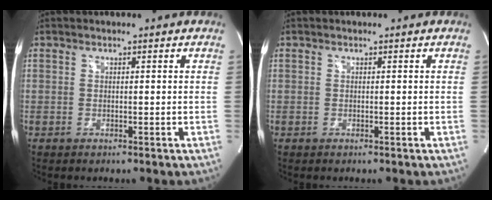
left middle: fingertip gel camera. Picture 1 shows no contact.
{"total": 0.0}